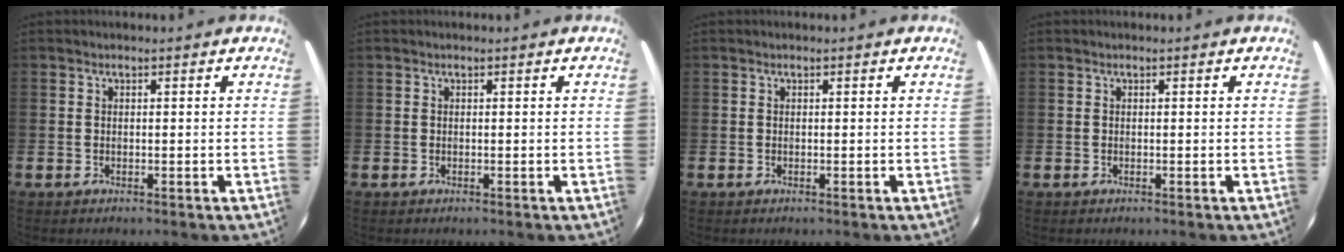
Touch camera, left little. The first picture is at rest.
{"total": 0.0}
{"total": 0.0}
{"total": 0.0}